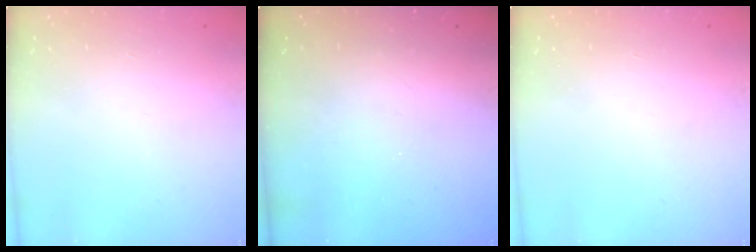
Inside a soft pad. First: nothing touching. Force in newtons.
{"total": 0.0}
{"total": 0.0}